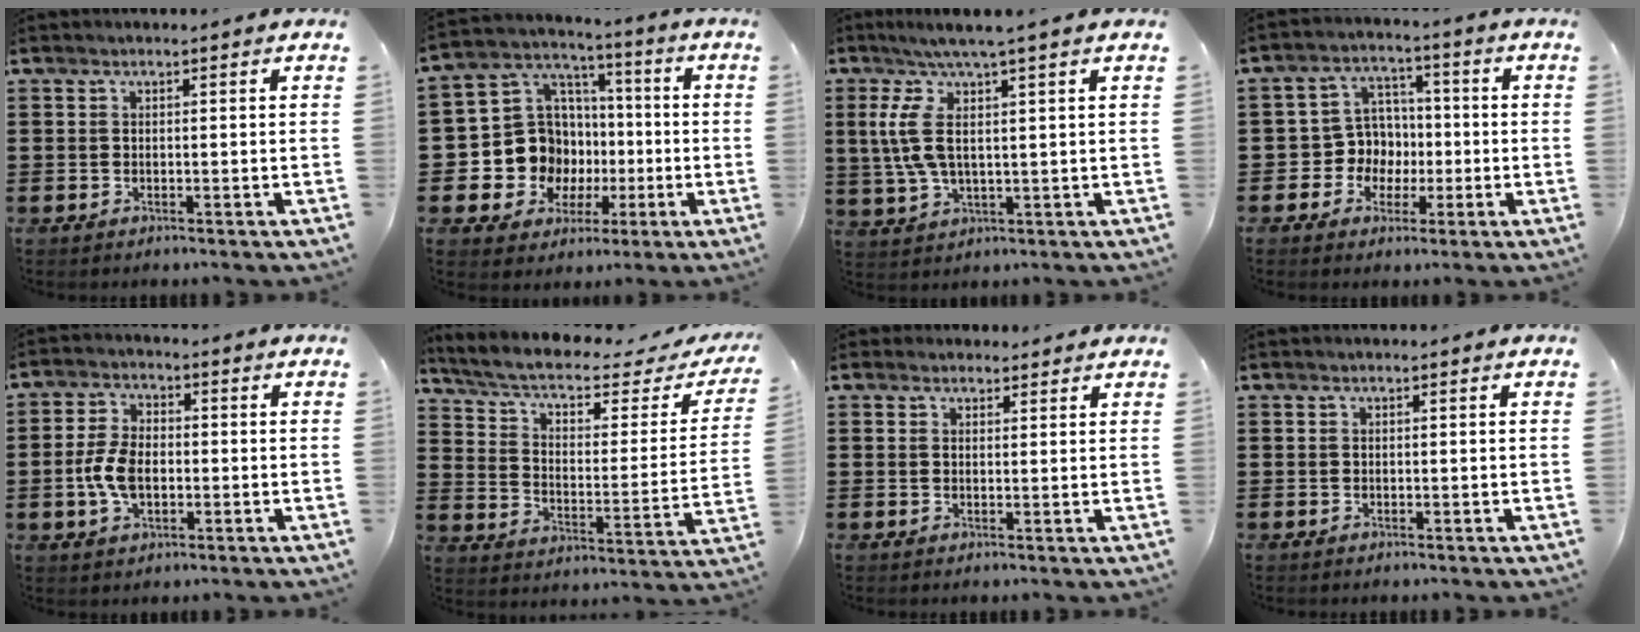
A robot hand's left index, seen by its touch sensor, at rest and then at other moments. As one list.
[{"total": 11.4, "force": [-2.0, 10.6, 3.5], "torque": [-0.111, 0.002, -0.029]}, {"total": 7.6, "force": [2.1, 1.1, 7.2], "torque": [-0.178, -0.015, 0.026]}, {"total": 6.6, "force": [-0.7, 6.4, 1.7], "torque": [-0.062, 0.009, -0.014]}, {"total": 6.5, "force": [-1.0, 3.8, 5.2], "torque": [-0.128, -0.003, -0.026]}, {"total": 5.5, "force": [3.7, 1.4, 3.9], "torque": [-0.093, -0.028, 0.058]}, {"total": 1.7, "force": [1.6, 0.7, 0.2], "torque": [-0.008, 0.005, 0.032]}, {"total": 0.0}]